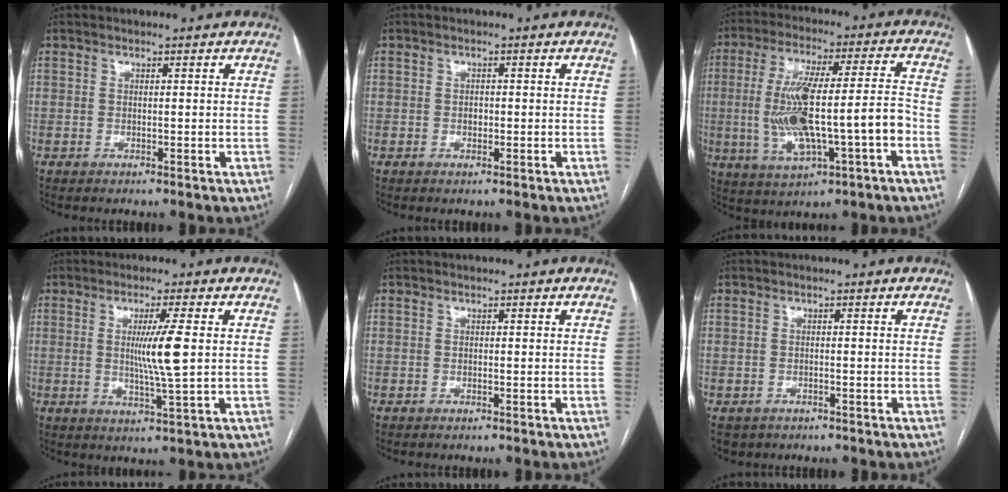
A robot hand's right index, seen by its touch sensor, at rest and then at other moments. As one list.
[{"total": 1.0, "force": [-0.2, 0.7, 0.7], "torque": [-0.011, 0.002, -0.003]}, {"total": 16.2, "force": [-3.2, 2.8, 15.6], "torque": [-0.300, 0.015, -0.044]}, {"total": 6.7, "force": [0.7, -0.7, 6.6], "torque": [-0.117, -0.011, 0.015]}, {"total": 0.0}, {"total": 2.8, "force": [-1.7, 2.2, 0.5], "torque": [-0.008, 0.001, -0.023]}]